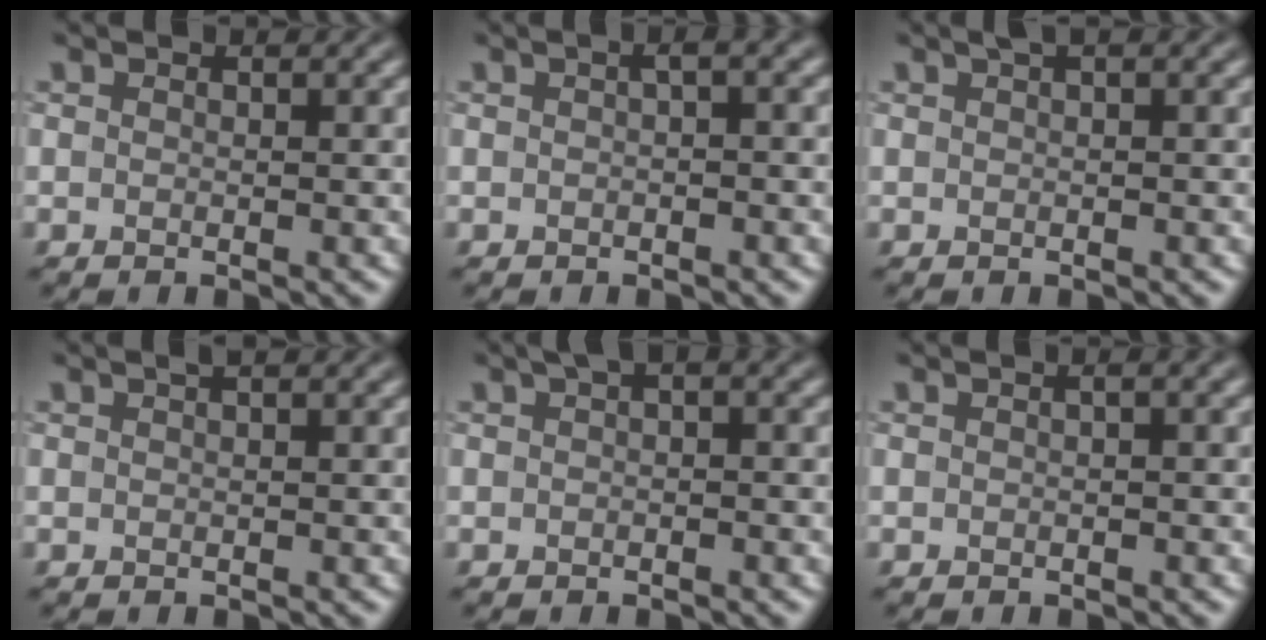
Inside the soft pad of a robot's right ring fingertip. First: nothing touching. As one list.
[{"total": 1.3, "force": [0.1, 0.4, 1.3], "torque": [-0.021, 0.007, 0.002]}, {"total": 0.9, "force": [0.5, 0.2, 0.6], "torque": [-0.011, 0.010, 0.009]}, {"total": 0.5, "force": [0.4, 0.1, 0.4], "torque": [-0.008, 0.007, 0.006]}, {"total": 1.3, "force": [0.4, 0.6, 1.0], "torque": [-0.017, 0.011, 0.004]}, {"total": 0.9, "force": [0.1, 0.4, 0.8], "torque": [-0.012, 0.004, 0.002]}]